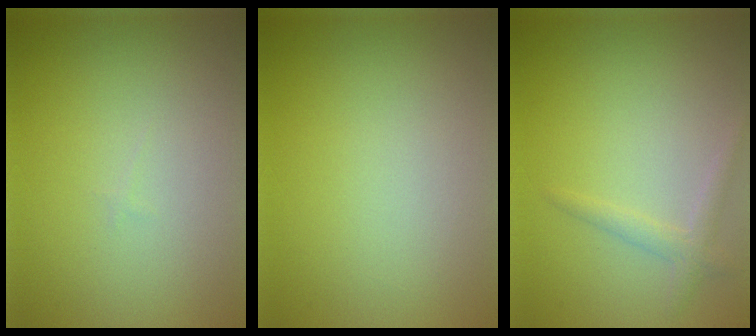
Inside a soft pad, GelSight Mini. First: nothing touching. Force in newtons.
{"total": 0.0}
{"total": 1.6, "press": 1.6, "slide": 0.1}